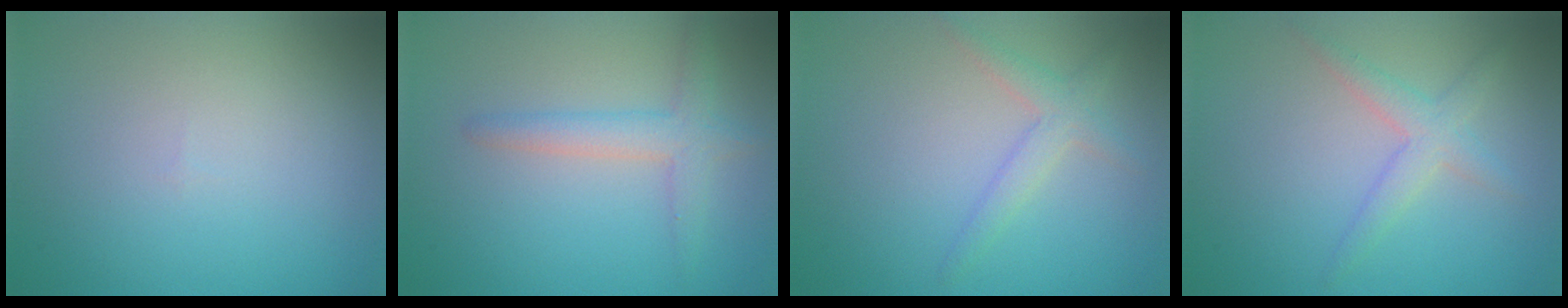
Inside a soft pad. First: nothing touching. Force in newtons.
{"total": 2.6, "press": 2.6, "slide": 0.2}
{"total": 2.2, "press": 2.2, "slide": 0.1}
{"total": 2.4, "press": 2.4, "slide": 0.1}